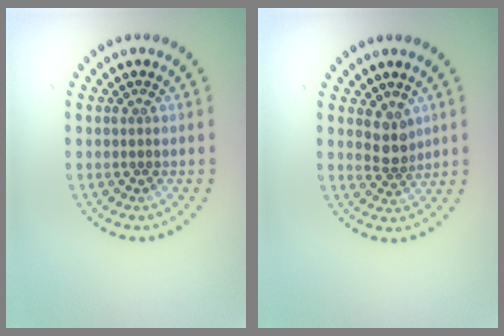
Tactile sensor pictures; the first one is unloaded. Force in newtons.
{"total": 2.2, "press": 1.7, "slide": 1.3}